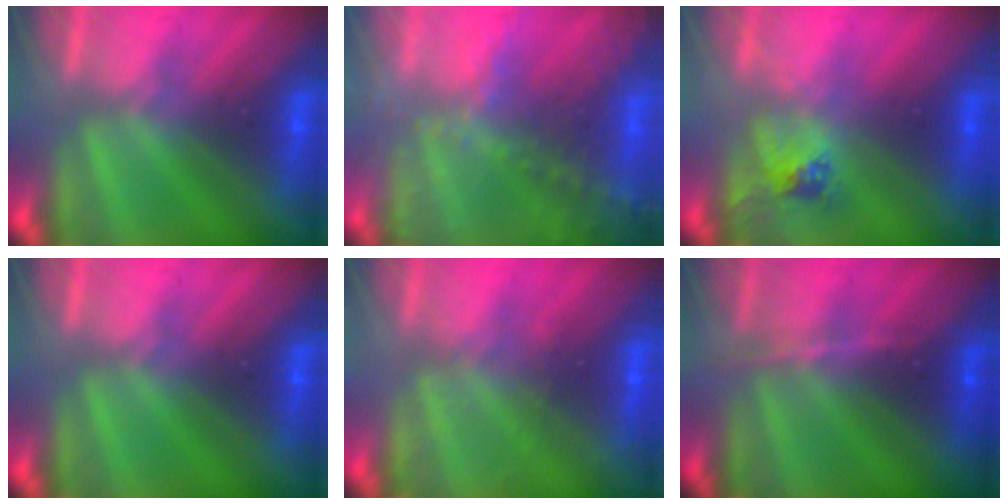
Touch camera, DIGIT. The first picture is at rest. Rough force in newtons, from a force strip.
{"total": 5.8}
{"total": 2.5}
{"total": 0.0}
{"total": 1.8}
{"total": 2.9}